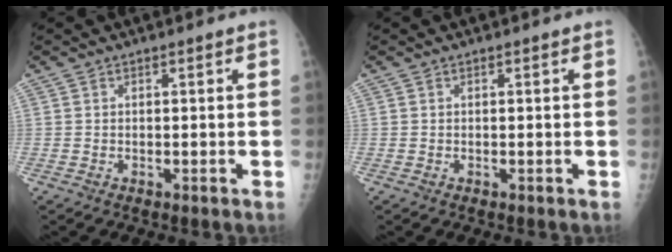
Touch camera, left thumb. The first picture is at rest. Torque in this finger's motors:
{"motor_torque": [0.00, 0.01, -0.02, -0.03, 0.00]}